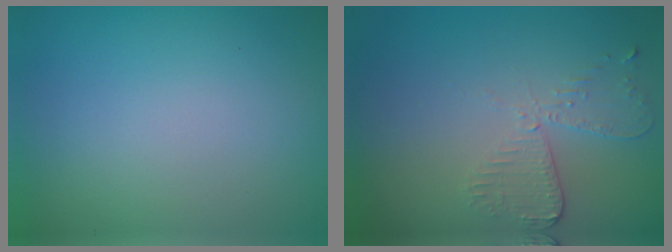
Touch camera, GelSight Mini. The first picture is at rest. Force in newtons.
{"total": 2.7, "press": 2.4, "slide": 1.2}